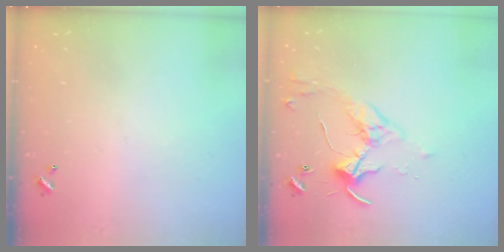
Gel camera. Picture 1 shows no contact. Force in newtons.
{"total": 3.6, "press": 3.5, "slide": 0.7}